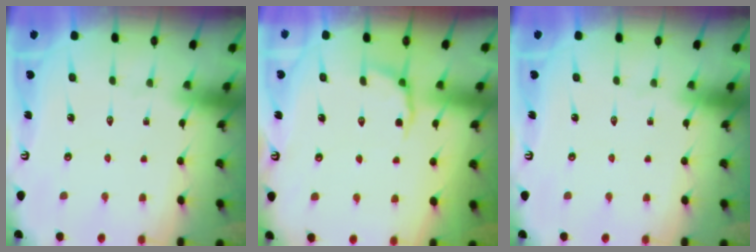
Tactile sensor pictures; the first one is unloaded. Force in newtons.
{"total": 3.2, "press": 2.2, "slide": 2.2}
{"total": 0.0}